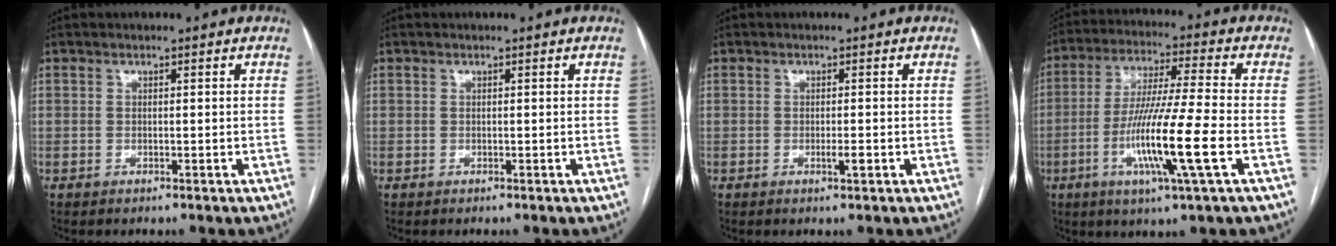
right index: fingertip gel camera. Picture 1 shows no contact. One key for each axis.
{"total": 0.0}
{"total": 1.4, "fx": -0.5, "fy": 0.1, "fz": 1.3, "tx": -0.024, "ty": -0.002, "tz": -0.008}
{"total": 13.9, "fx": -4.2, "fy": -0.7, "fz": 13.3, "tx": -0.262, "ty": -0.017, "tz": -0.085}